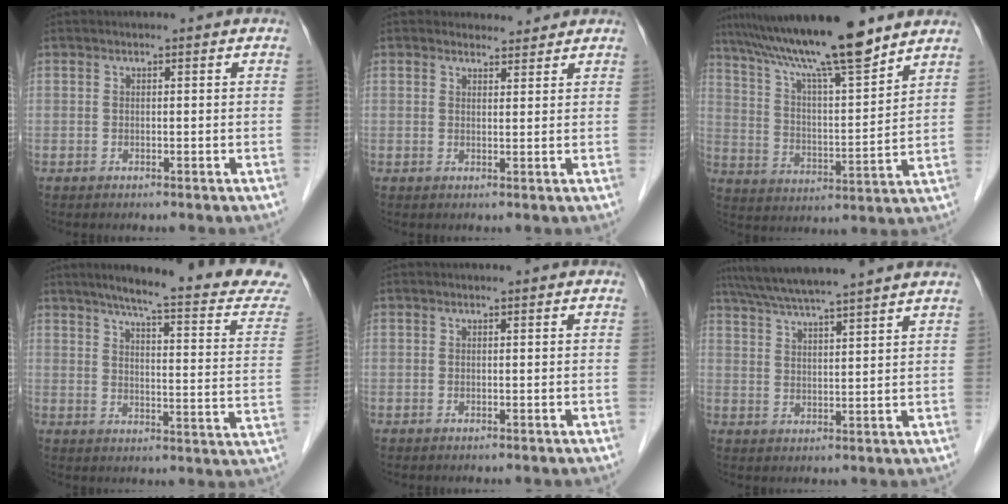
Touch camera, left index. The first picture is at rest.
{"total": 2.7, "force": [2.5, 1.0, -0.1], "torque": [-0.002, 0.004, 0.034]}
{"total": 17.3, "force": [14.1, 0.9, 9.9], "torque": [-0.170, 0.012, 0.240]}
{"total": 21.1, "force": [18.6, 0.3, 10.0], "torque": [-0.132, -0.055, 0.224]}
{"total": 0.0}
{"total": 14.0, "force": [12.2, -0.5, 6.8], "torque": [-0.123, 0.033, 0.178]}